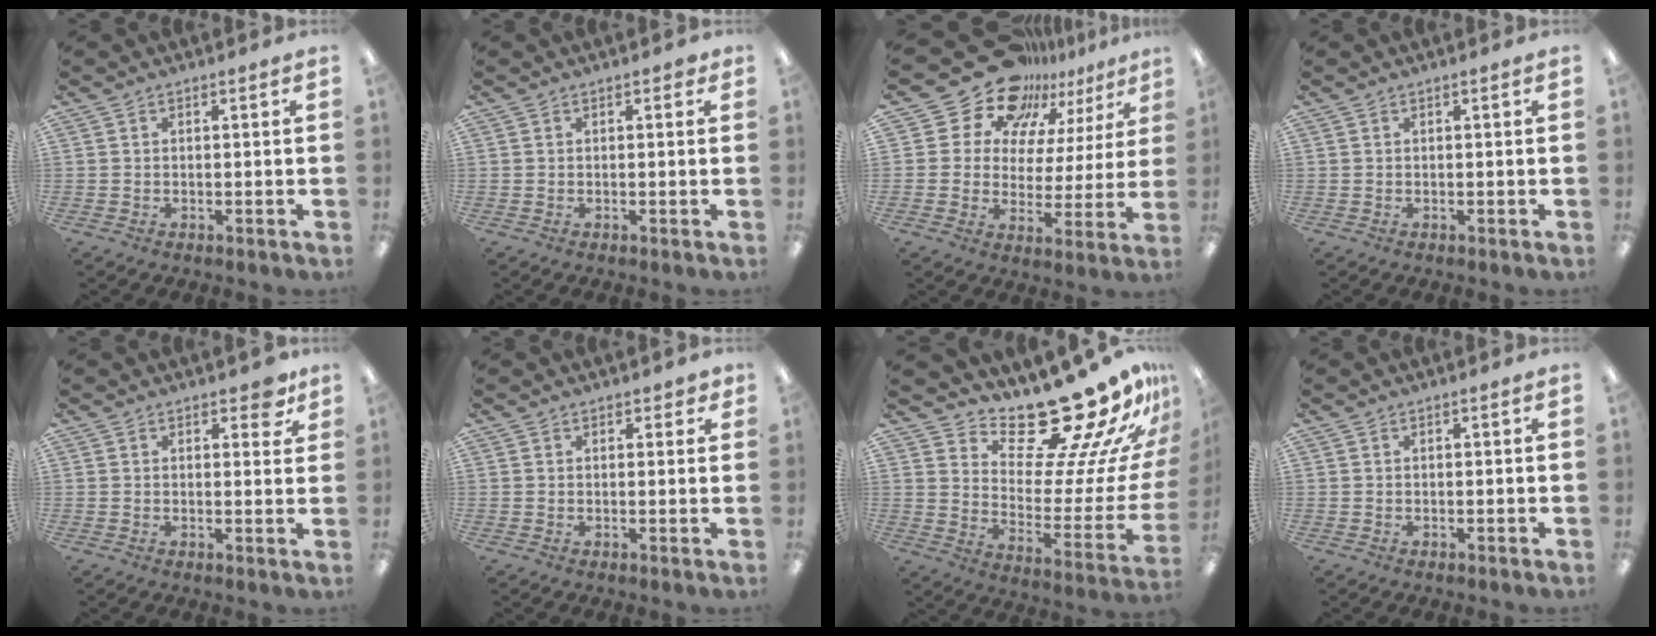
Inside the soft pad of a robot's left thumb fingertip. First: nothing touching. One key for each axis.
{"total": 0.7, "fx": 0.3, "fy": 0.5, "fz": 0.4, "tx": -0.002, "ty": 0.000, "tz": 0.002}
{"total": 18.4, "fx": 15.1, "fy": 9.3, "fz": 4.6, "tx": -0.106, "ty": -0.117, "tz": 0.275}
{"total": 0.0}
{"total": 4.2, "fx": 2.8, "fy": 2.2, "fz": 2.2, "tx": -0.019, "ty": -0.006, "tz": 0.044}
{"total": 1.7, "fx": 1.2, "fy": 1.1, "fz": 0.6, "tx": -0.004, "ty": 0.000, "tz": 0.020}
{"total": 24.8, "fx": 20.6, "fy": 6.2, "fz": 12.3, "tx": -0.163, "ty": -0.163, "tz": 0.335}
{"total": 0.0}